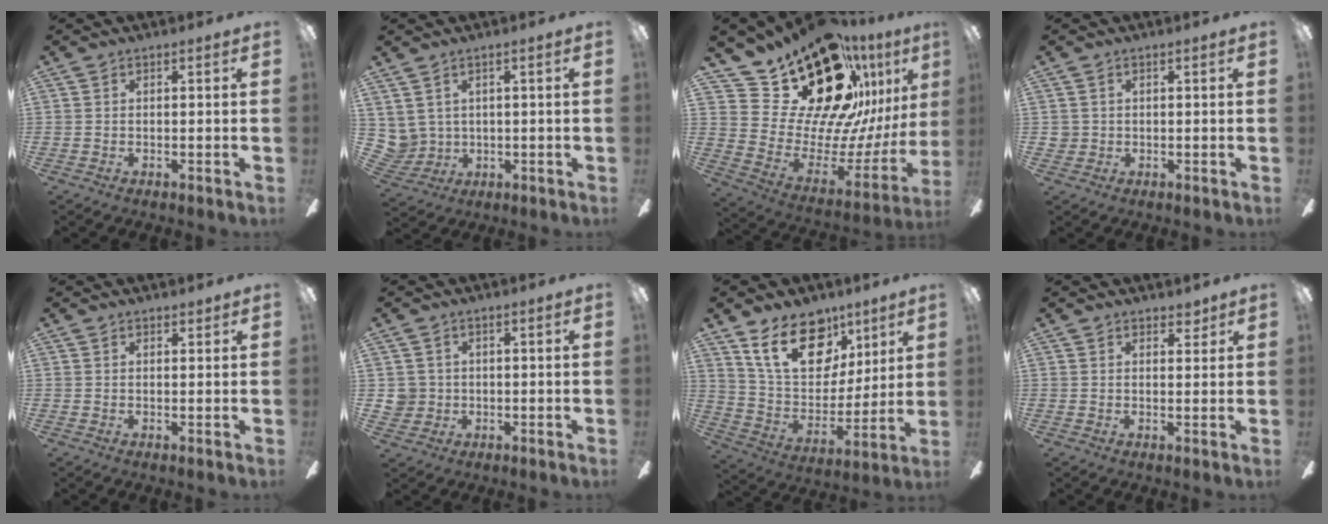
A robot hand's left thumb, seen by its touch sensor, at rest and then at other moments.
{"total": 4.9, "force": [2.6, 4.1, 0.7], "torque": [-0.046, -0.012, 0.050]}
{"total": 29.6, "force": [19.1, 14.0, 17.7], "torque": [-0.287, -0.146, 0.371]}
{"total": 1.7, "force": [0.5, 1.7, 0.2], "torque": [-0.006, 0.003, 0.008]}
{"total": 1.3, "force": [1.2, 0.6, 0.2], "torque": [0.003, -0.004, 0.021]}
{"total": 3.9, "force": [0.6, 3.8, 0.4], "torque": [-0.009, 0.007, 0.012]}
{"total": 21.5, "force": [12.0, 13.2, 12.0], "torque": [-0.193, -0.053, 0.220]}
{"total": 2.9, "force": [2.4, 1.5, 0.7], "torque": [0.007, -0.012, 0.041]}